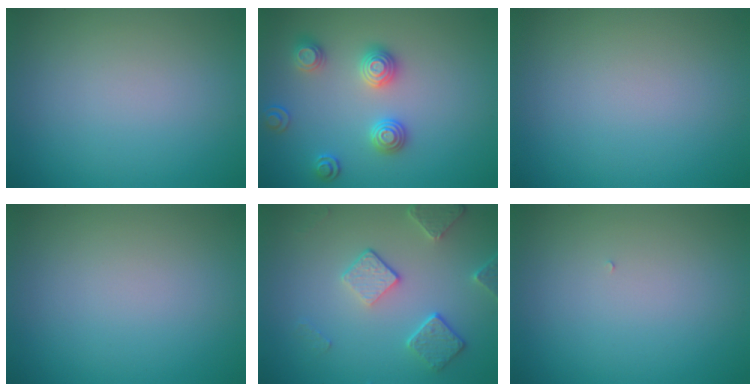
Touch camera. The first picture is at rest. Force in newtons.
{"total": 3.0, "press": 2.9, "slide": 0.6}
{"total": 0.0}
{"total": 0.0}
{"total": 3.9, "press": 3.1, "slide": 2.3}
{"total": 0.0}